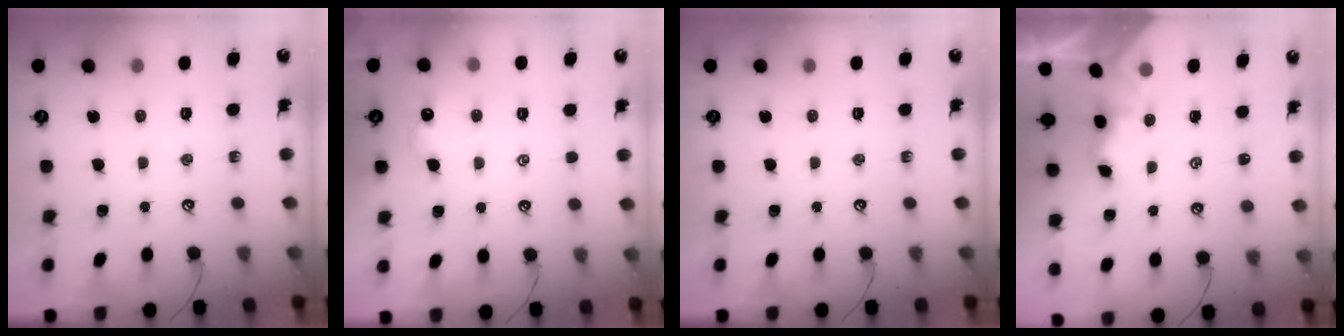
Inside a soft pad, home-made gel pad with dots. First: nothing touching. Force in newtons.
{"total": 0.8, "press": 0.6, "slide": 0.5}
{"total": 0.0}
{"total": 1.2, "press": 1.1, "slide": 0.5}